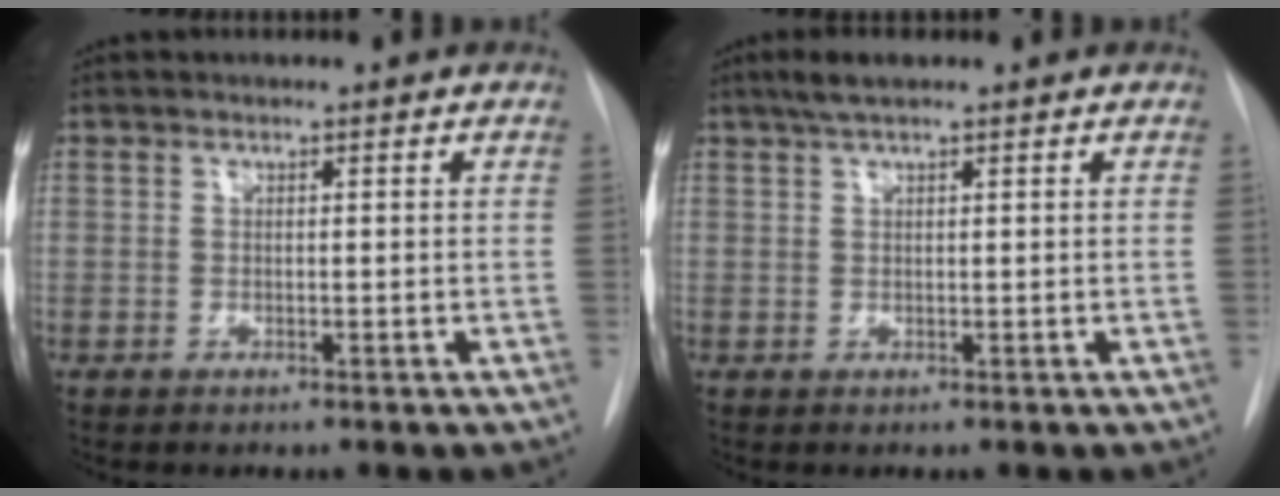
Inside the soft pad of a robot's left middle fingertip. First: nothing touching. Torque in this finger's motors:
{"motor_torque": [0.36, -0.32, 0.06, 0.01]}